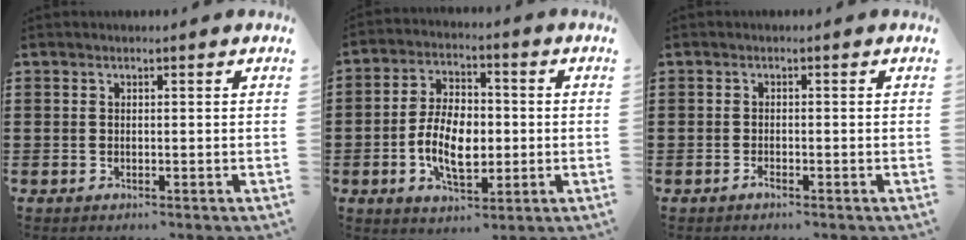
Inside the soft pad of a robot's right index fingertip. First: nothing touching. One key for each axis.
{"total": 8.9, "fx": -1.4, "fy": 5.1, "fz": 7.2, "tx": -0.147, "ty": 0.004, "tz": -0.031}
{"total": 0.8, "fx": -0.7, "fy": 0.1, "fz": 0.4, "tx": -0.011, "ty": -0.004, "tz": -0.012}